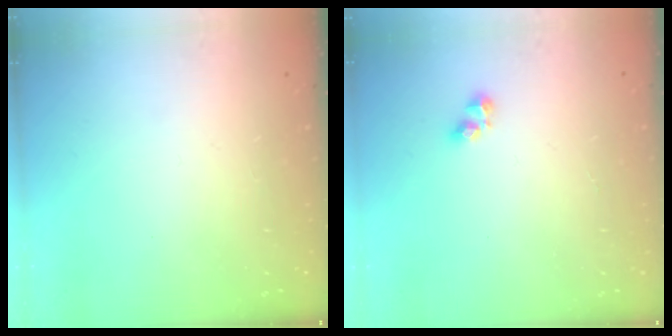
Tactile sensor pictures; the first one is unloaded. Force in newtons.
{"total": 2.9, "press": 2.6, "slide": 1.1}